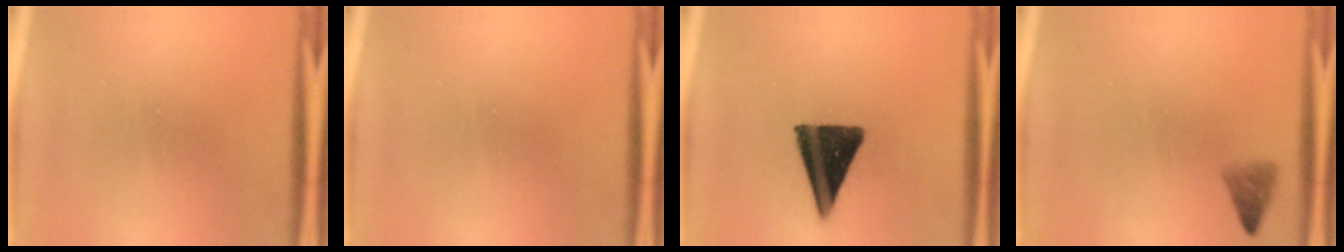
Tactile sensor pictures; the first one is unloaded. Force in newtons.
{"total": 0.0}
{"total": 14.4}
{"total": 1.0}